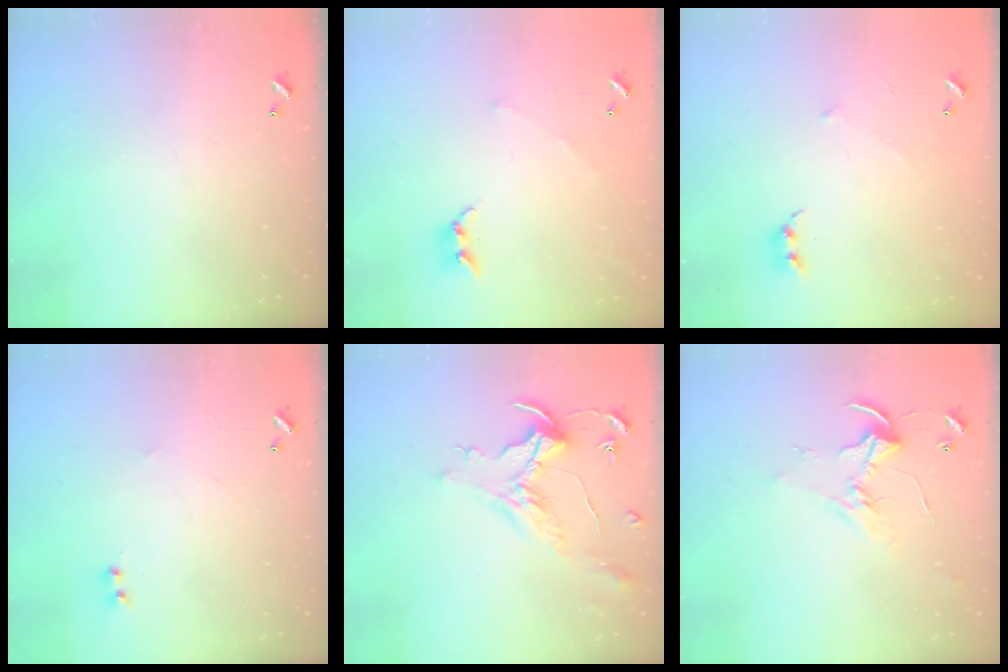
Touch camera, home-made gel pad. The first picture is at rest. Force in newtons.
{"total": 3.9, "press": 3.9, "slide": 0.2}
{"total": 4.8, "press": 4.7, "slide": 0.8}
{"total": 1.1, "press": 0.9, "slide": 0.6}
{"total": 1.5, "press": 1.3, "slide": 0.7}
{"total": 2.5, "press": 2.5, "slide": 0.2}